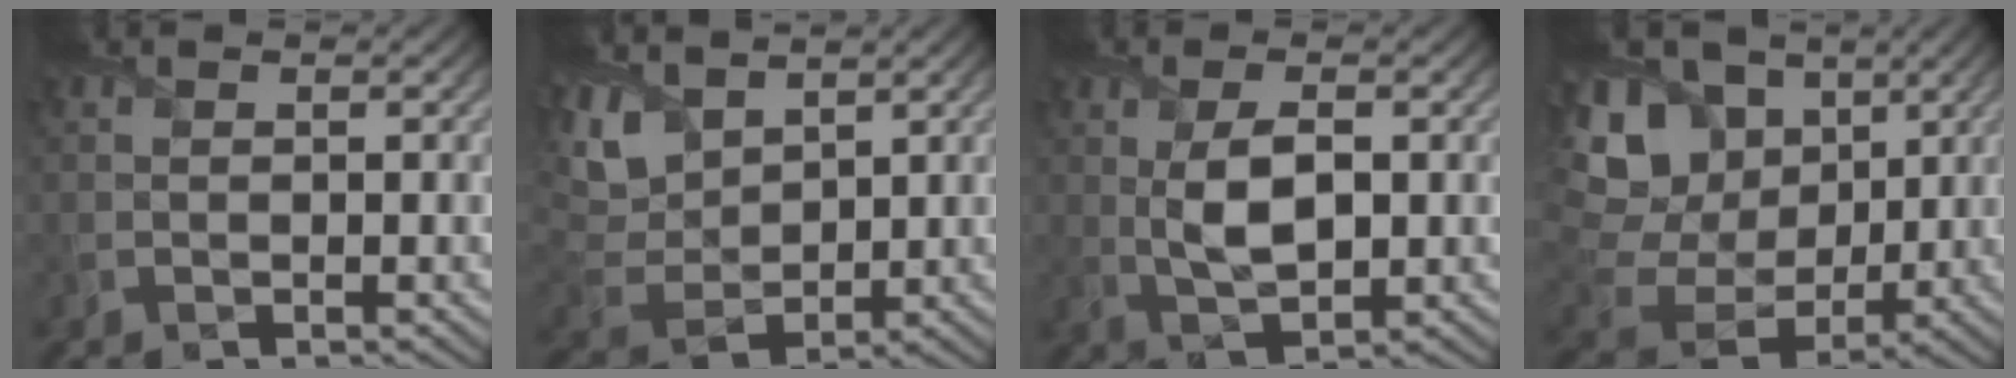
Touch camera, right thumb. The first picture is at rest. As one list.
[{"total": 9.2, "force": [5.3, 5.0, 5.7], "torque": [-0.173, 0.016, 0.102]}, {"total": 5.5, "force": [0.4, 2.5, 4.9], "torque": [-0.104, -0.004, 0.014]}, {"total": 18.9, "force": [5.5, 15.2, 9.8], "torque": [-0.305, 0.021, 0.128]}]